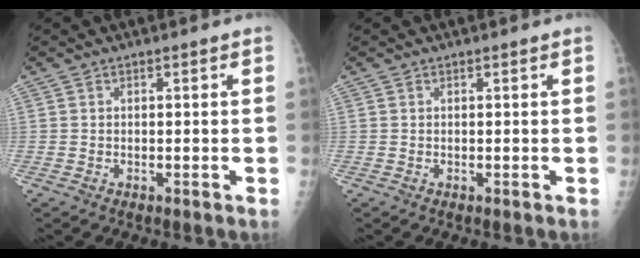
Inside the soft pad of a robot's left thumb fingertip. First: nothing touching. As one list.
[{"total": 0.0}]